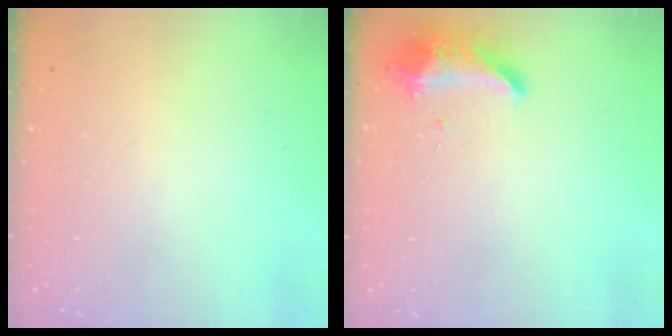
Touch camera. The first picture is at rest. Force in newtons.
{"total": 8.8, "press": 8.8, "slide": 0.6}